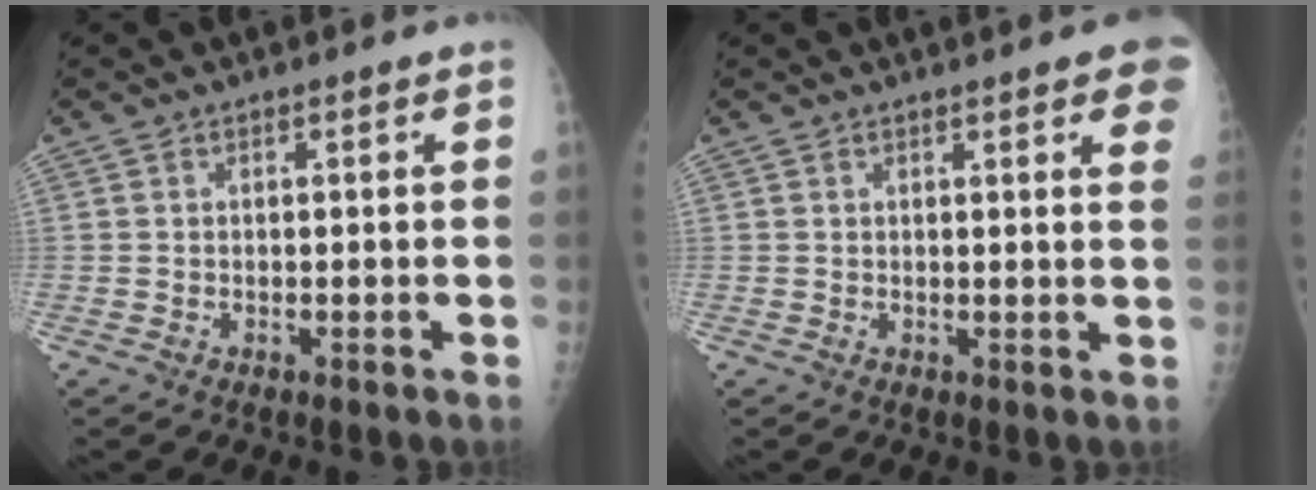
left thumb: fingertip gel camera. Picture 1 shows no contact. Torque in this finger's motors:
{"motor_torque": [1.99, 1.48, 1.03, -0.41, 0.01]}